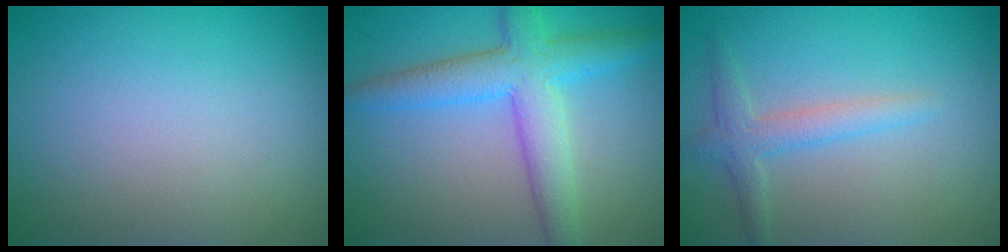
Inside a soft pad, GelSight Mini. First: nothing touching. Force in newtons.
{"total": 5.6, "press": 5.6, "slide": 0.1}
{"total": 2.3, "press": 2.3, "slide": 0.1}